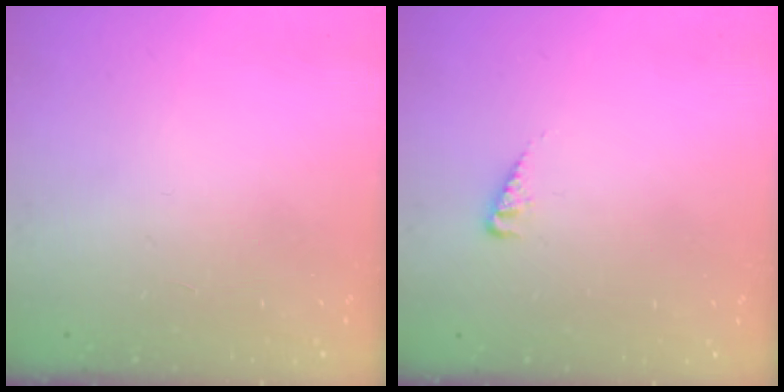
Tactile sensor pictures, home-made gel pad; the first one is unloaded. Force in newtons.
{"total": 2.6, "press": 2.6, "slide": 0.5}